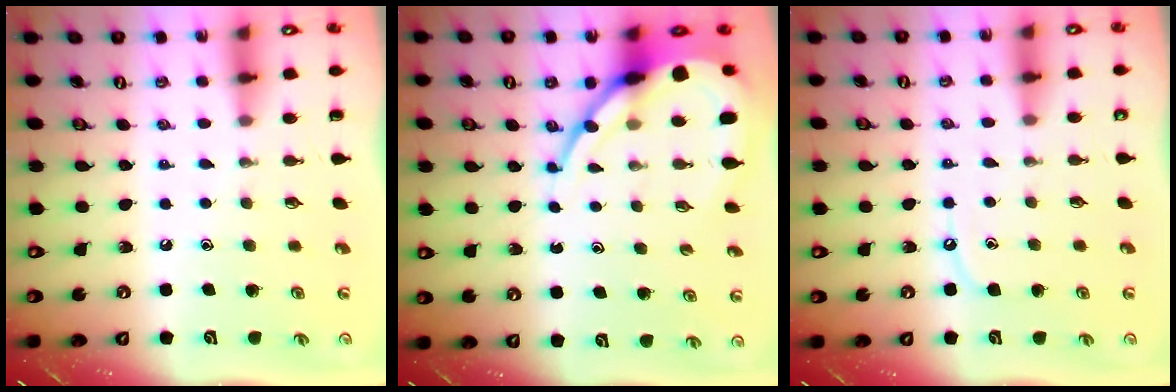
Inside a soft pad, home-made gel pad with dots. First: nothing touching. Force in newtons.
{"total": 13.0, "press": 12.9, "slide": 1.4}
{"total": 4.5, "press": 4.5, "slide": 0.6}